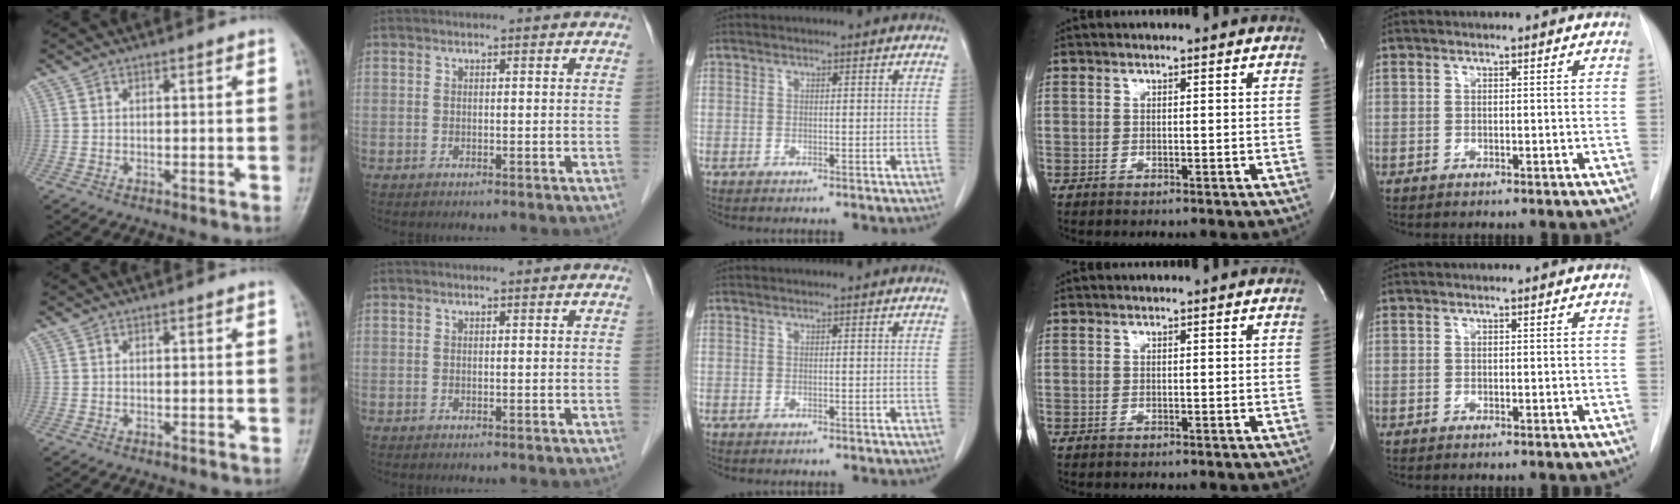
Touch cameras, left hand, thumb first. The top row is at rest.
{}